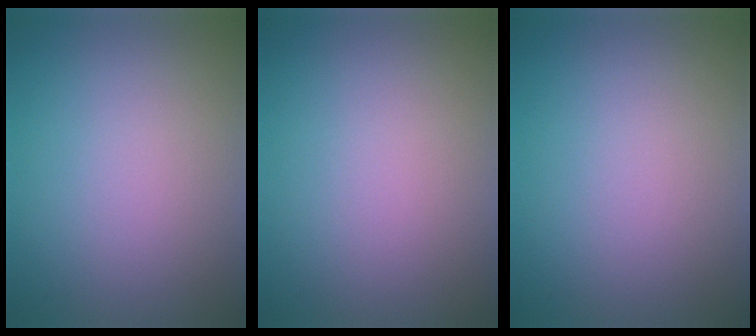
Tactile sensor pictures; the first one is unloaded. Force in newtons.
{"total": 0.0}
{"total": 0.0}